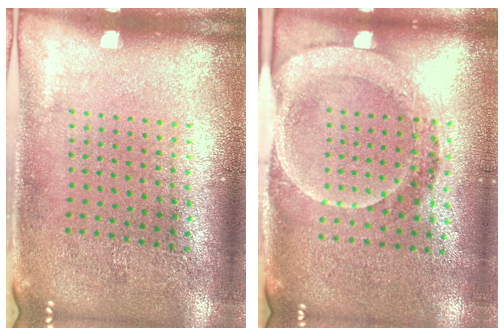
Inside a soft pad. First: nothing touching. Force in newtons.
{"total": 1.7, "press": 1.6, "slide": 0.7}